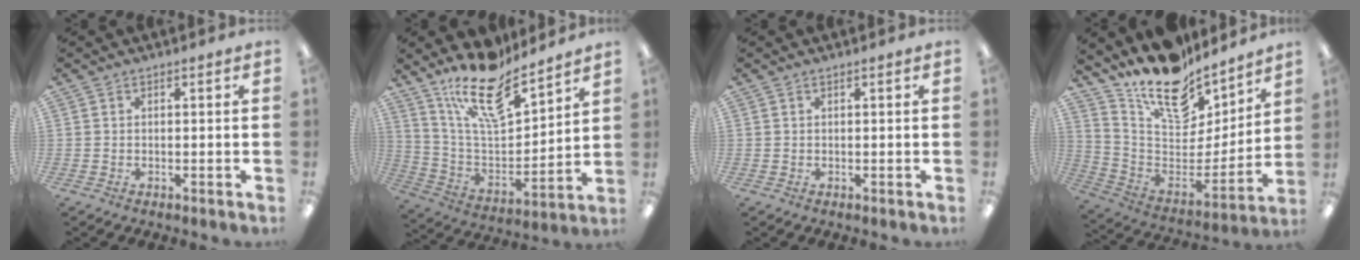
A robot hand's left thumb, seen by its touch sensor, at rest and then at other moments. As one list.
[{"total": 17.8, "force": [13.6, 6.0, 9.9], "torque": [-0.180, -0.087, 0.237]}, {"total": 0.0}, {"total": 16.8, "force": [13.7, 7.7, 6.0], "torque": [-0.107, -0.118, 0.246]}]